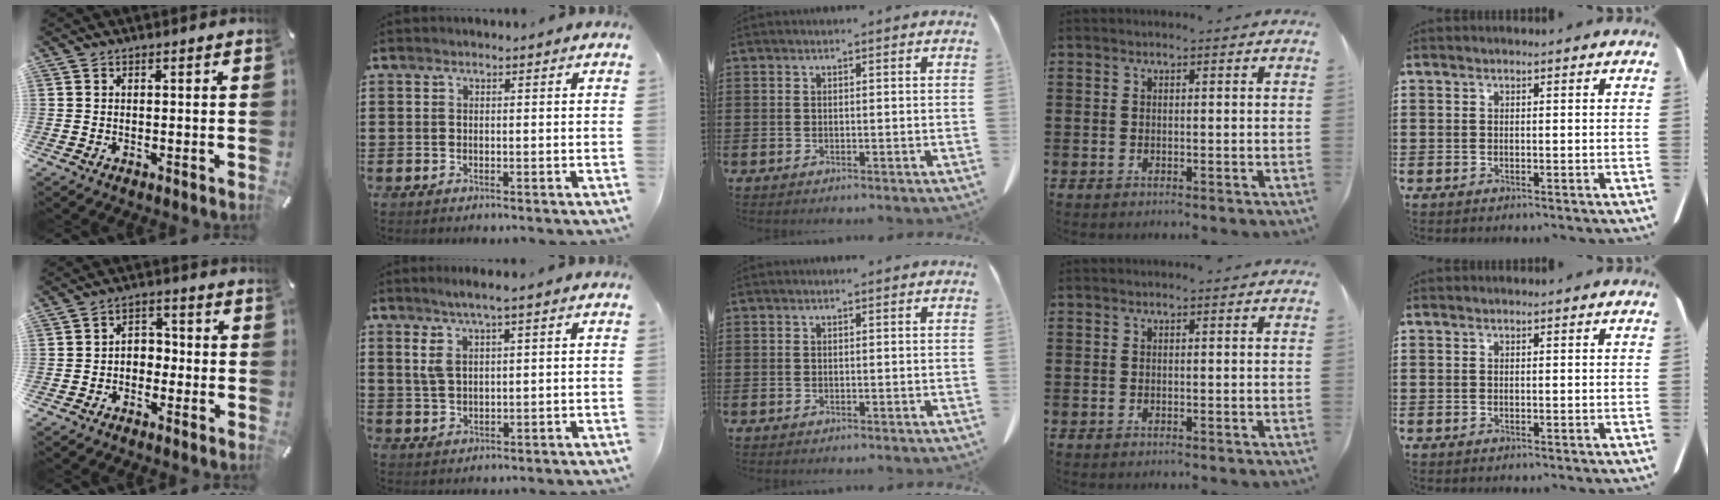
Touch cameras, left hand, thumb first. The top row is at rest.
{"thumb": {"total": 3.9, "force": [-2.3, 2.8, 1.2], "torque": [-0.023, 0.015, -0.047]}, "index": {"total": 4.7, "force": [2.1, 1.4, 4.0], "torque": [-0.088, 0.002, 0.034]}}